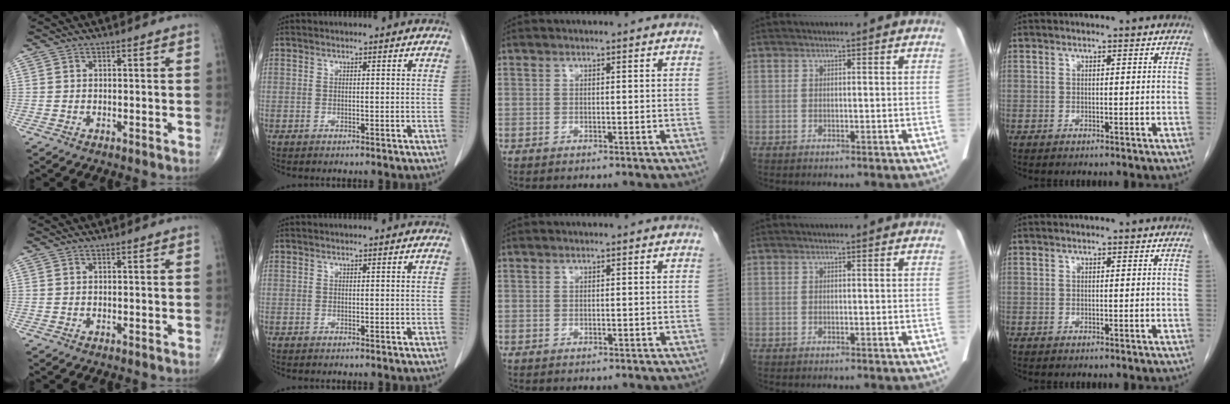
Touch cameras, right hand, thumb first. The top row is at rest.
{}